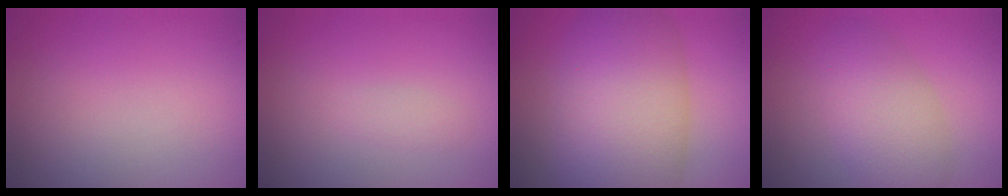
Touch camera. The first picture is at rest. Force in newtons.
{"total": 0.8, "press": 0.8, "slide": 0.1}
{"total": 10.6, "press": 10.6, "slide": 0.3}
{"total": 4.6, "press": 4.6, "slide": 0.3}